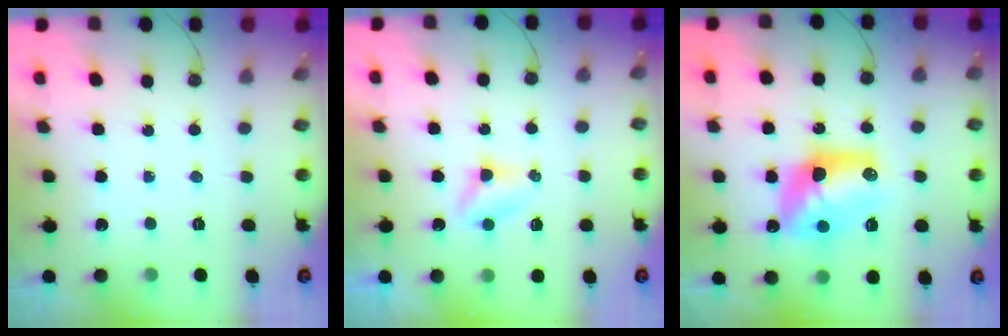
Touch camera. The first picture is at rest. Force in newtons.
{"total": 2.9, "press": 2.9, "slide": 0.3}
{"total": 12.6, "press": 12.6, "slide": 0.9}